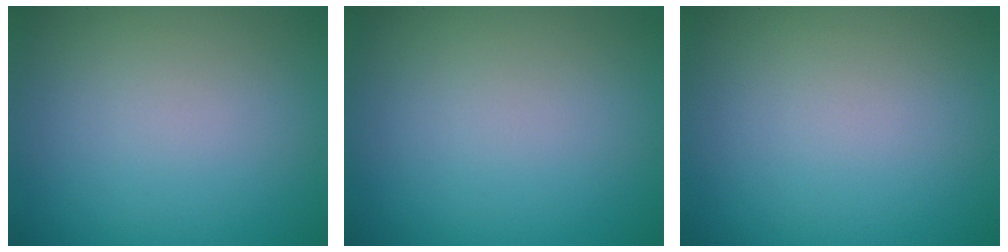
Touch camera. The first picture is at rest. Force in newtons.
{"total": 0.0}
{"total": 0.0}